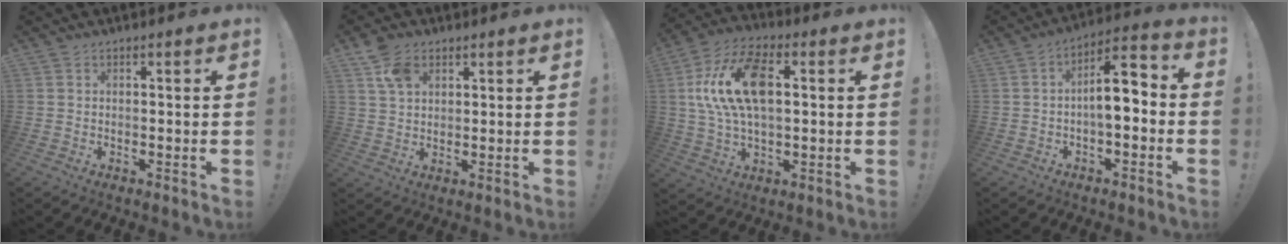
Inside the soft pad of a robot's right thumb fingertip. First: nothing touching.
{"total": 7.2, "force": [3.7, 4.9, 3.8], "torque": [-0.070, -0.002, 0.073]}
{"total": 17.7, "force": [3.5, 9.8, 14.4], "torque": [-0.269, 0.006, 0.060]}
{"total": 9.7, "force": [-1.0, 3.8, 8.9], "torque": [-0.141, 0.002, -0.019]}